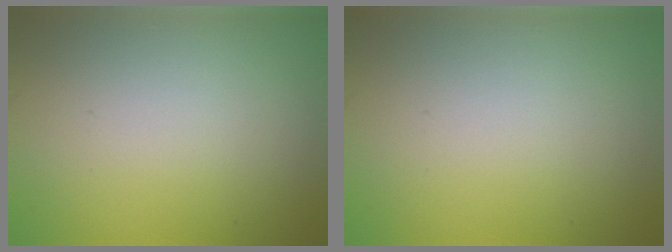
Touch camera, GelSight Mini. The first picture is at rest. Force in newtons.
{"total": 0.0}